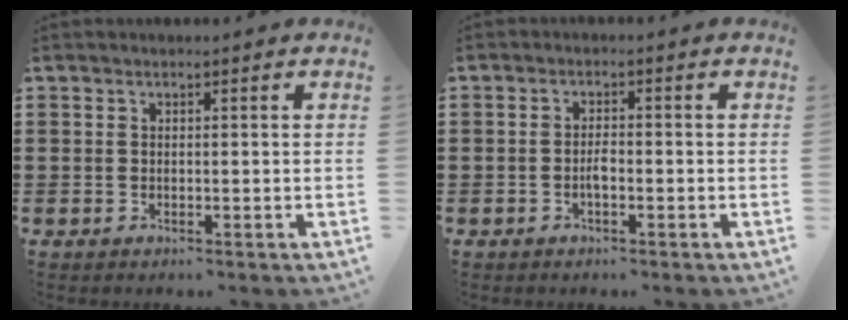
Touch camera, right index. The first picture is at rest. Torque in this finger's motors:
{"motor_torque": [2.14, 0.00, 0.23, 0.07]}